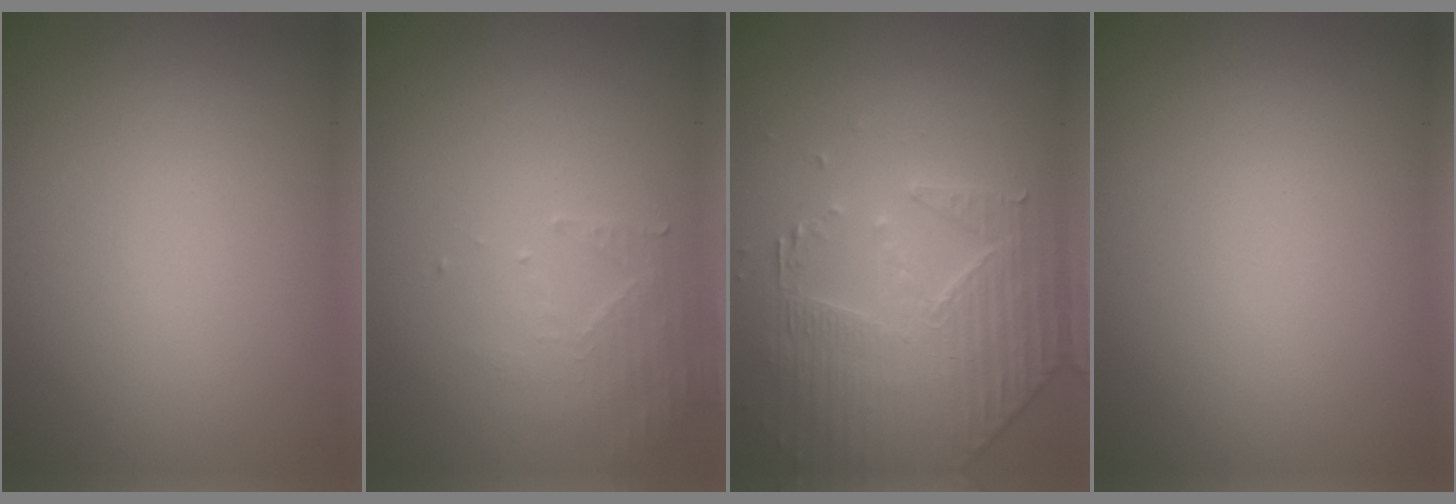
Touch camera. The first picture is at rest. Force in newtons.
{"total": 2.0, "press": 1.9, "slide": 0.3}
{"total": 4.4, "press": 3.8, "slide": 2.2}
{"total": 0.0}